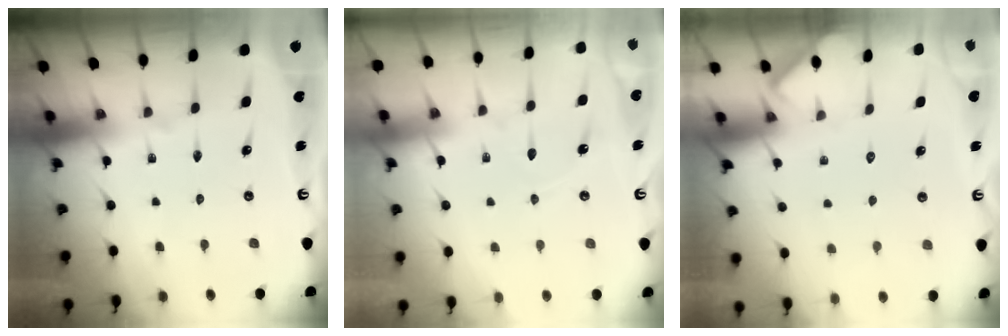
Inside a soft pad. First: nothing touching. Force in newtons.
{"total": 4.0, "press": 4.0, "slide": 0.4}
{"total": 3.0, "press": 3.0, "slide": 0.4}